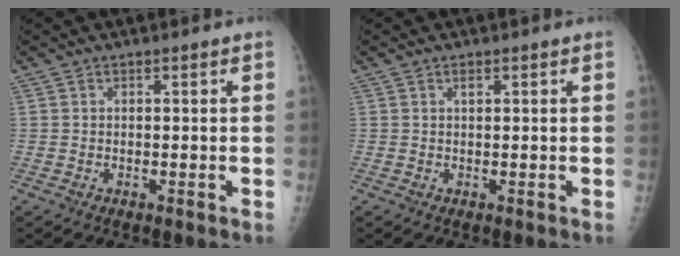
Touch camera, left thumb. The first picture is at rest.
{"total": 0.7, "force": [0.4, 0.3, 0.5], "torque": [-0.007, -0.001, 0.006]}